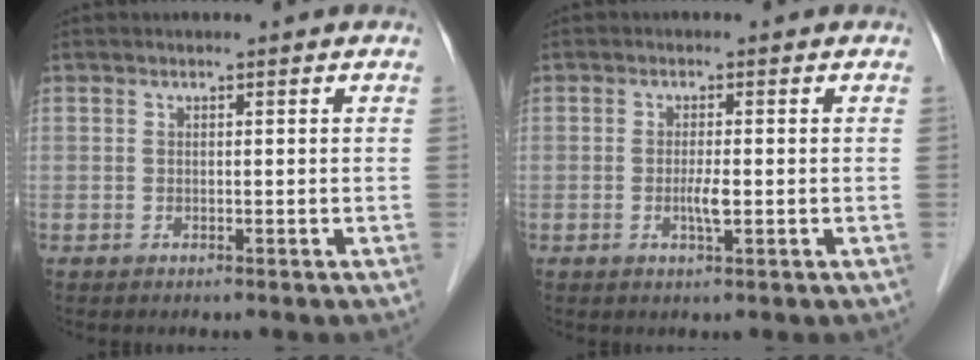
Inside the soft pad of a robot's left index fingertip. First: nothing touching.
{"total": 2.2, "force": [-0.5, 0.3, 2.2], "torque": [-0.044, -0.002, -0.008]}